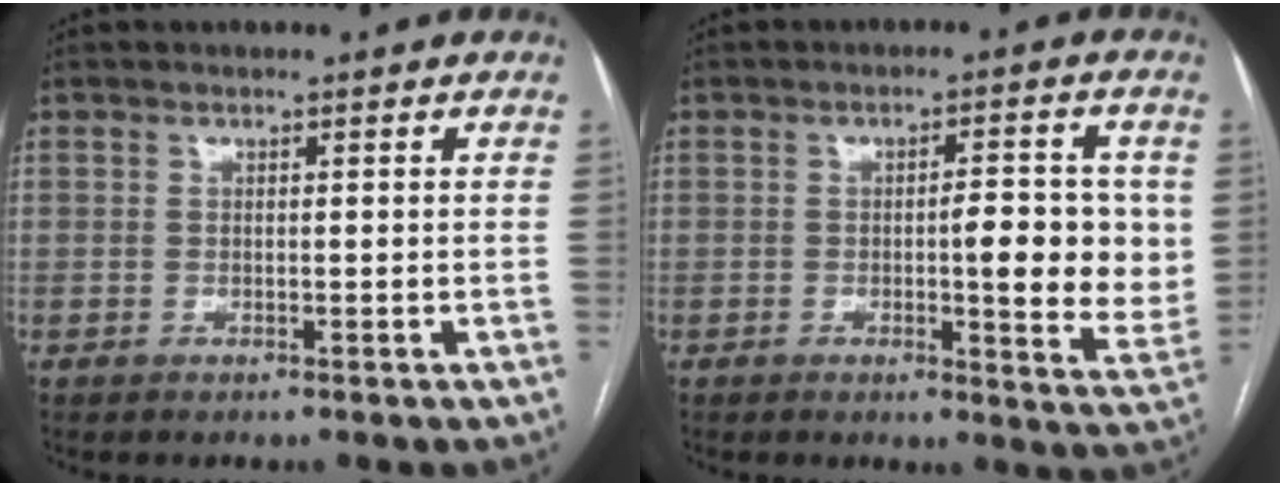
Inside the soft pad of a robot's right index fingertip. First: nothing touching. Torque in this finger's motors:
{"motor_torque": [0.26, -0.02, 0.22, 0.03]}